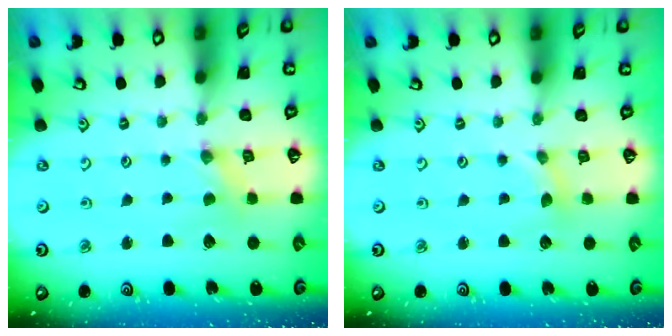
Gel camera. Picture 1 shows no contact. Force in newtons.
{"total": 1.9, "press": 1.9, "slide": 0.4}